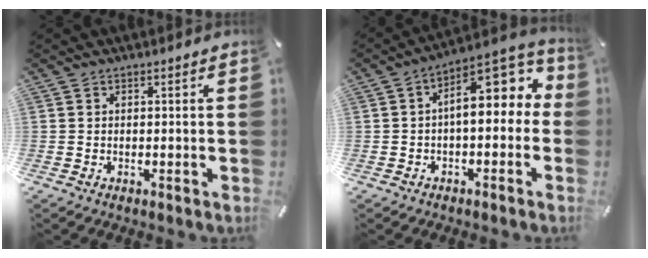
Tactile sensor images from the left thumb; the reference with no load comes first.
{"total": 13.1, "force": [3.2, 6.5, 10.9], "torque": [-0.148, -0.027, 0.052]}